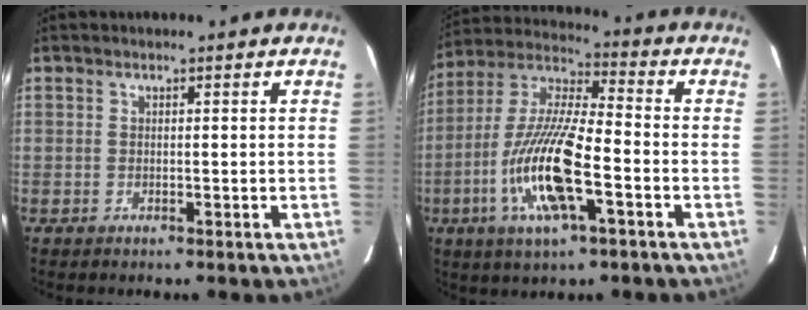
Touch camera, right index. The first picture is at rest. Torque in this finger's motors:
{"motor_torque": [1.63, -0.51, 0.53, 0.21]}